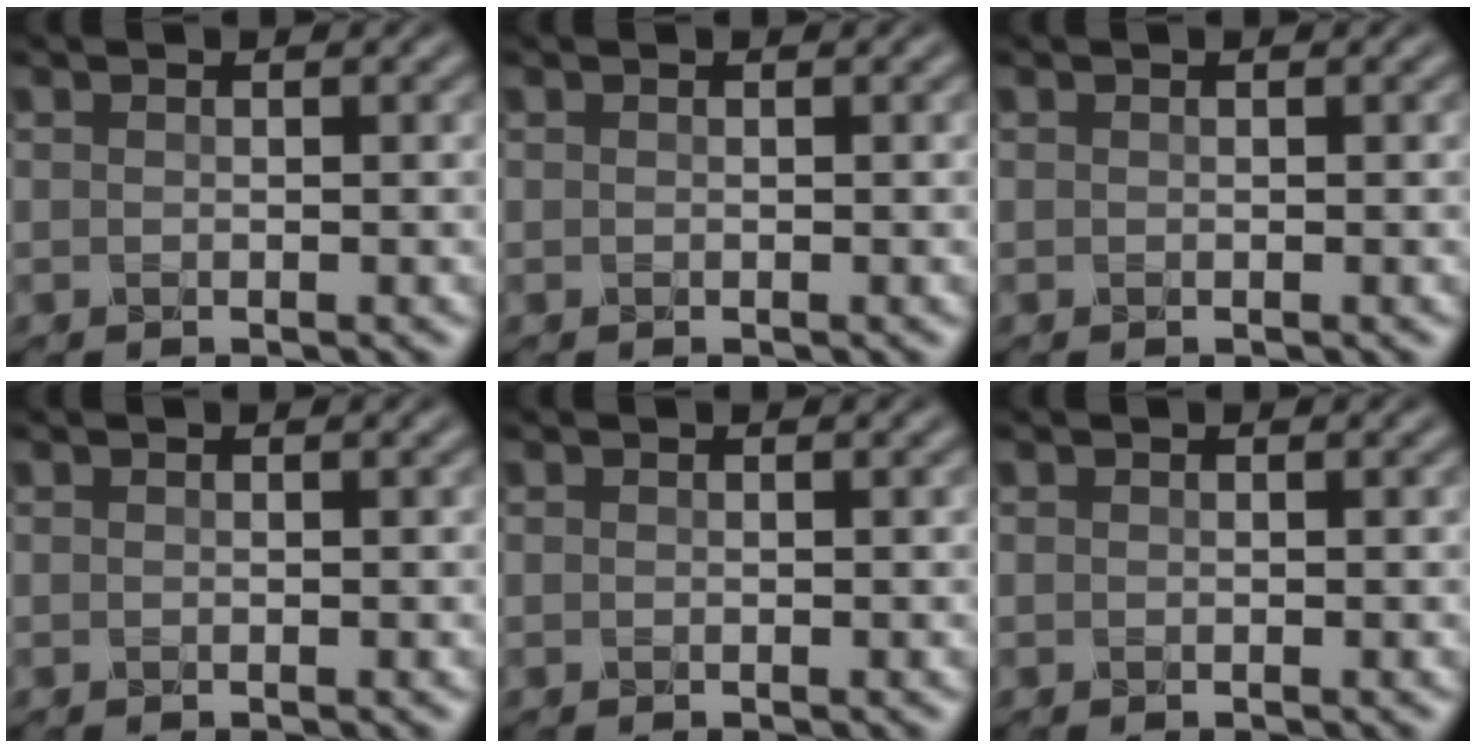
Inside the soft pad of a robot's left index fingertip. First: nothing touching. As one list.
[{"total": 0.0}, {"total": 0.0}, {"total": 0.0}, {"total": 0.0}, {"total": 0.0}]